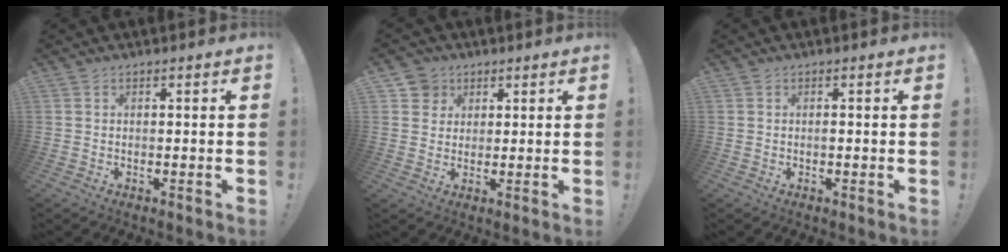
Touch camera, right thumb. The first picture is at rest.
{"total": 5.6, "force": [2.8, 4.8, 0.7], "torque": [-0.011, -0.014, 0.055]}
{"total": 0.8, "force": [-0.2, 0.7, -0.1], "torque": [0.009, -0.002, -0.007]}